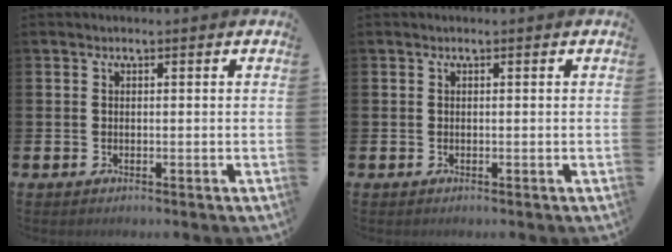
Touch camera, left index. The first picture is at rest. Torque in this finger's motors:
{"motor_torque": [-0.01, 0.00, 0.00, 0.00]}